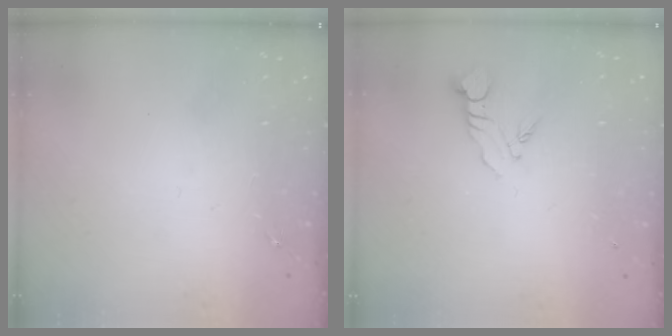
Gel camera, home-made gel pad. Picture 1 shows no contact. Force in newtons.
{"total": 4.2, "press": 4.2, "slide": 0.1}